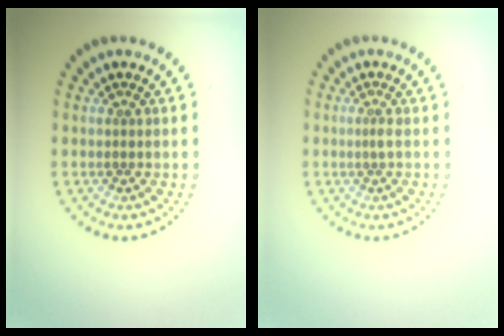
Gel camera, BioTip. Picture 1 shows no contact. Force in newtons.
{"total": 0.9, "press": 0.5, "slide": 0.7}